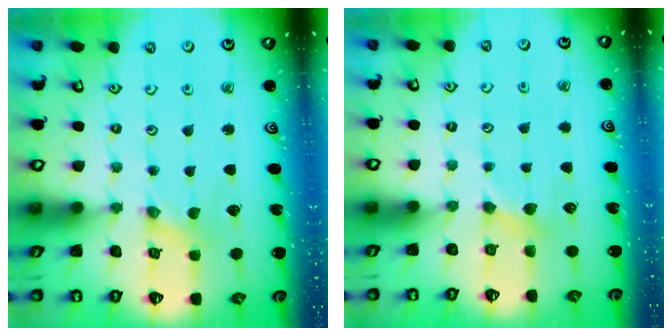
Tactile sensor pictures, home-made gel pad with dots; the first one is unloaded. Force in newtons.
{"total": 2.8, "press": 2.8, "slide": 0.5}